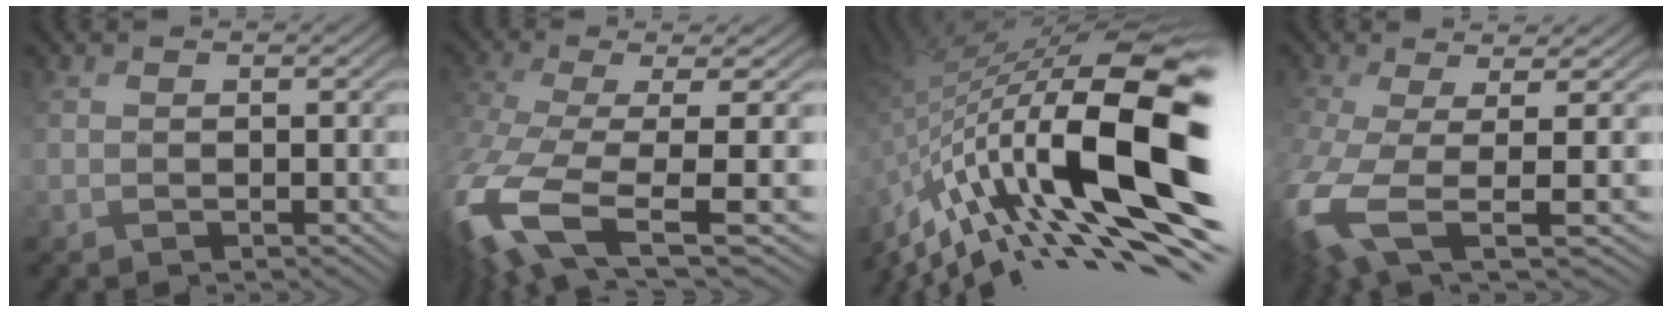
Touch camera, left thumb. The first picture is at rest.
{"total": 12.2, "force": [-3.5, 4.8, 10.6], "torque": [-0.281, -0.049, -0.029]}
{"total": 19.3, "force": [-5.8, 7.4, 16.8], "torque": [-0.310, -0.023, -0.111]}
{"total": 9.5, "force": [-3.5, 3.5, 8.1], "torque": [-0.199, -0.040, -0.059]}